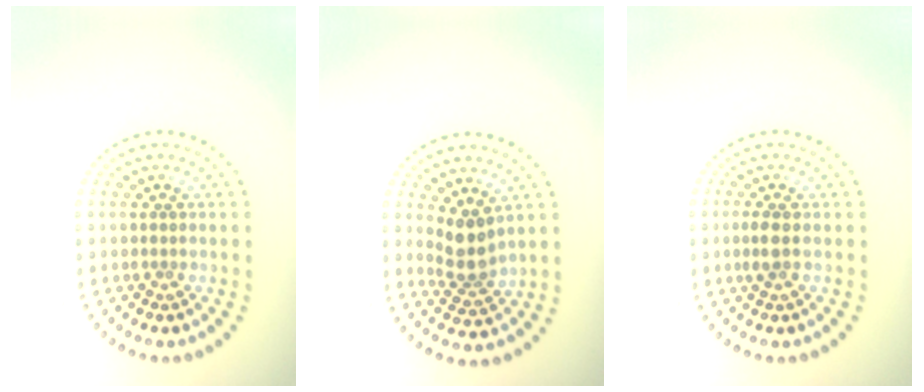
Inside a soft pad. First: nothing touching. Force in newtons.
{"total": 2.9, "press": 2.3, "slide": 1.8}
{"total": 1.1, "press": 1.1, "slide": 0.3}